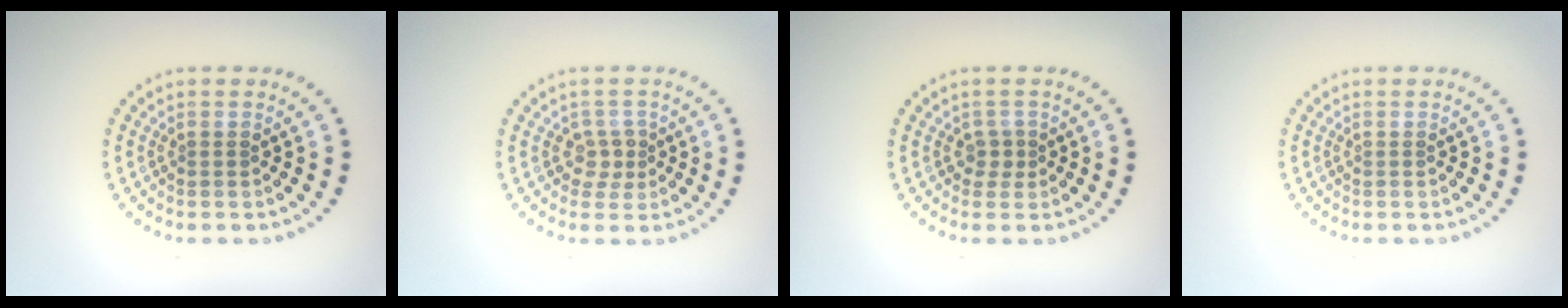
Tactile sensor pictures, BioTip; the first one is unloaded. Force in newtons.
{"total": 1.7, "press": 1.4, "slide": 0.9}
{"total": 1.2, "press": 1.0, "slide": 0.5}
{"total": 0.0}